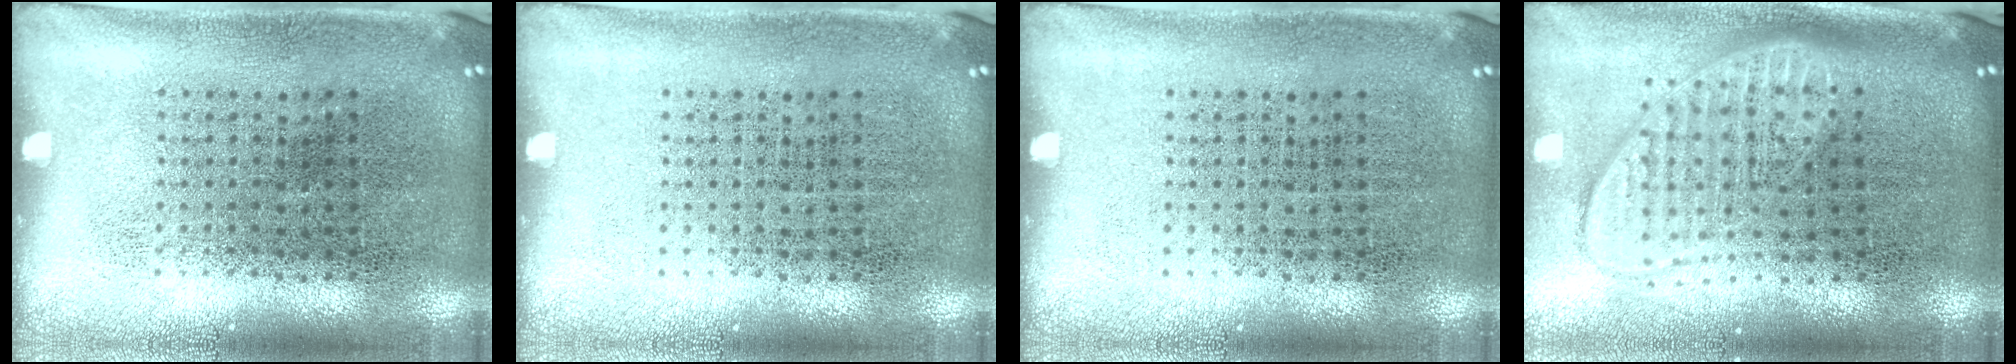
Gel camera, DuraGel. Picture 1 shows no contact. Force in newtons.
{"total": 0.0}
{"total": 0.0}
{"total": 1.9, "press": 1.5, "slide": 1.1}